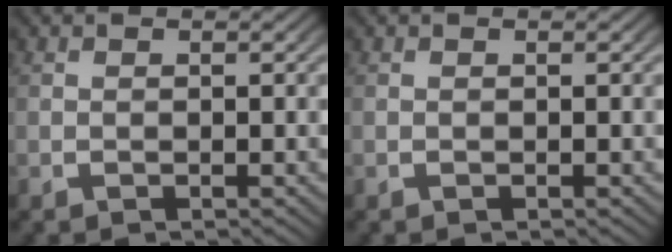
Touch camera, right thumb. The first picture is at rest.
{"total": 0.0}